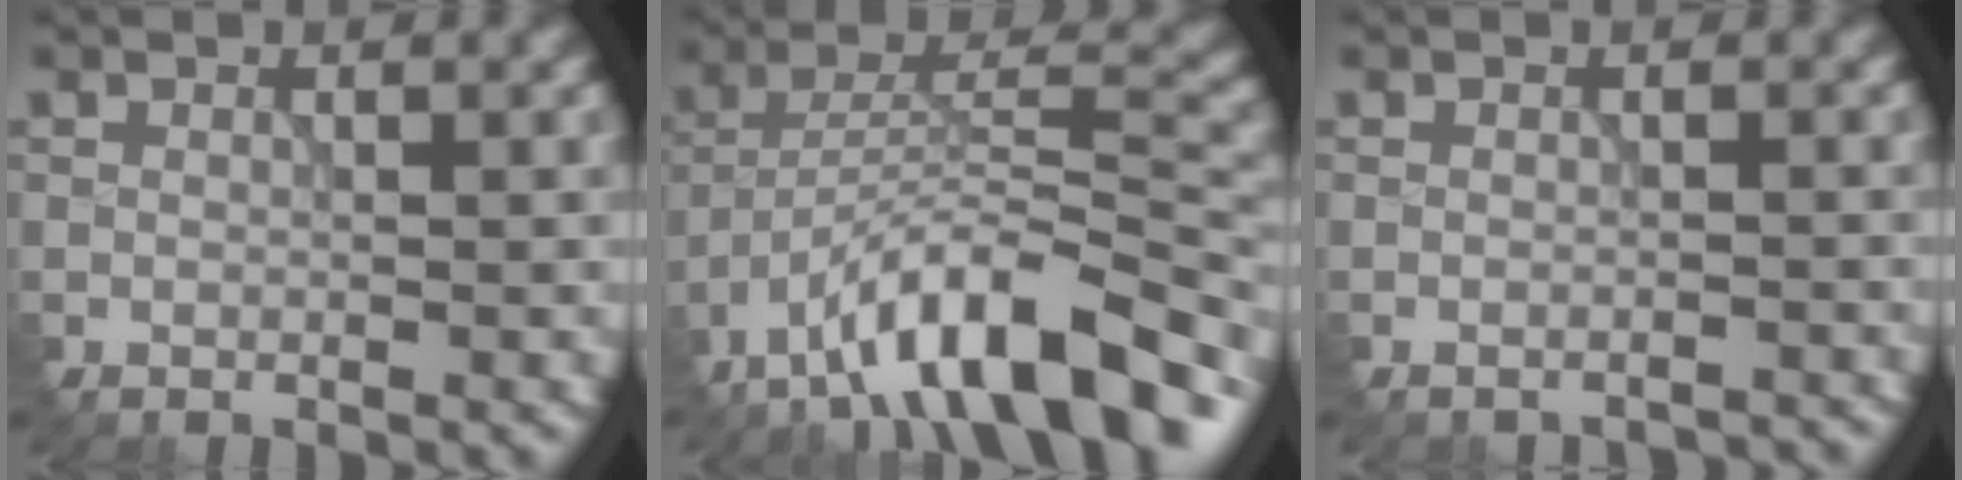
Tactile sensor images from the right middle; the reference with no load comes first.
{"total": 12.6, "force": [-9.0, 4.0, 8.0], "torque": [-0.127, 0.022, -0.156]}
{"total": 2.3, "force": [-2.2, 0.2, 0.5], "torque": [-0.001, 0.000, -0.032]}